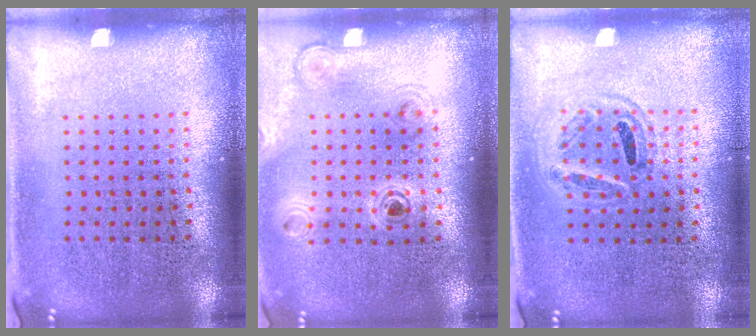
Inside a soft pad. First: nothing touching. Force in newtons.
{"total": 1.1, "press": 1.1, "slide": 0.2}
{"total": 0.9, "press": 0.9, "slide": 0.1}